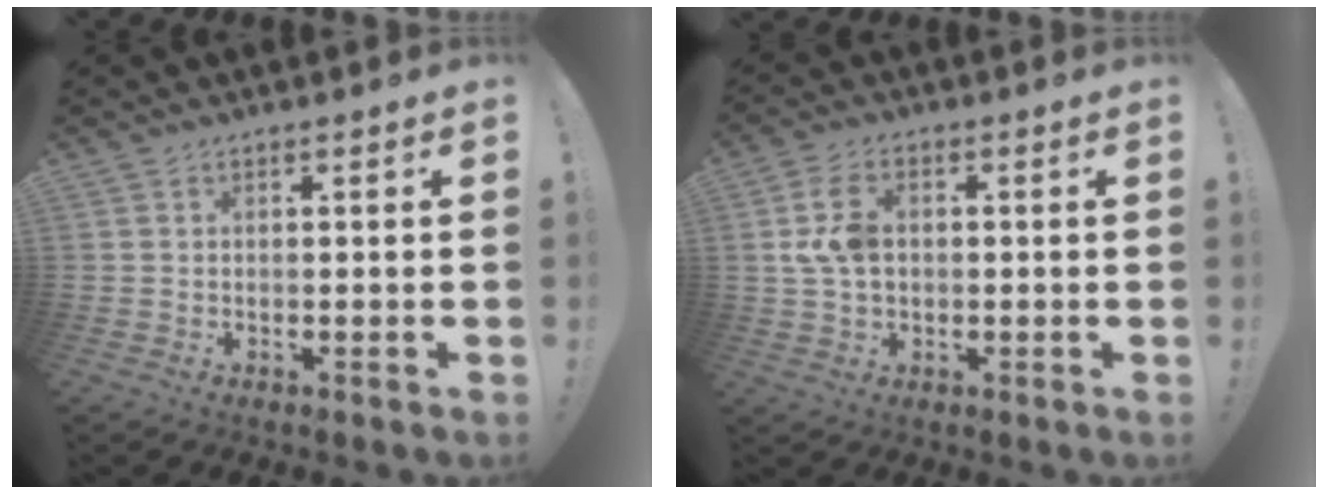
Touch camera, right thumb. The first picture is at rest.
{"total": 8.8, "force": [1.0, 5.9, 6.4], "torque": [-0.127, 0.009, 0.021]}